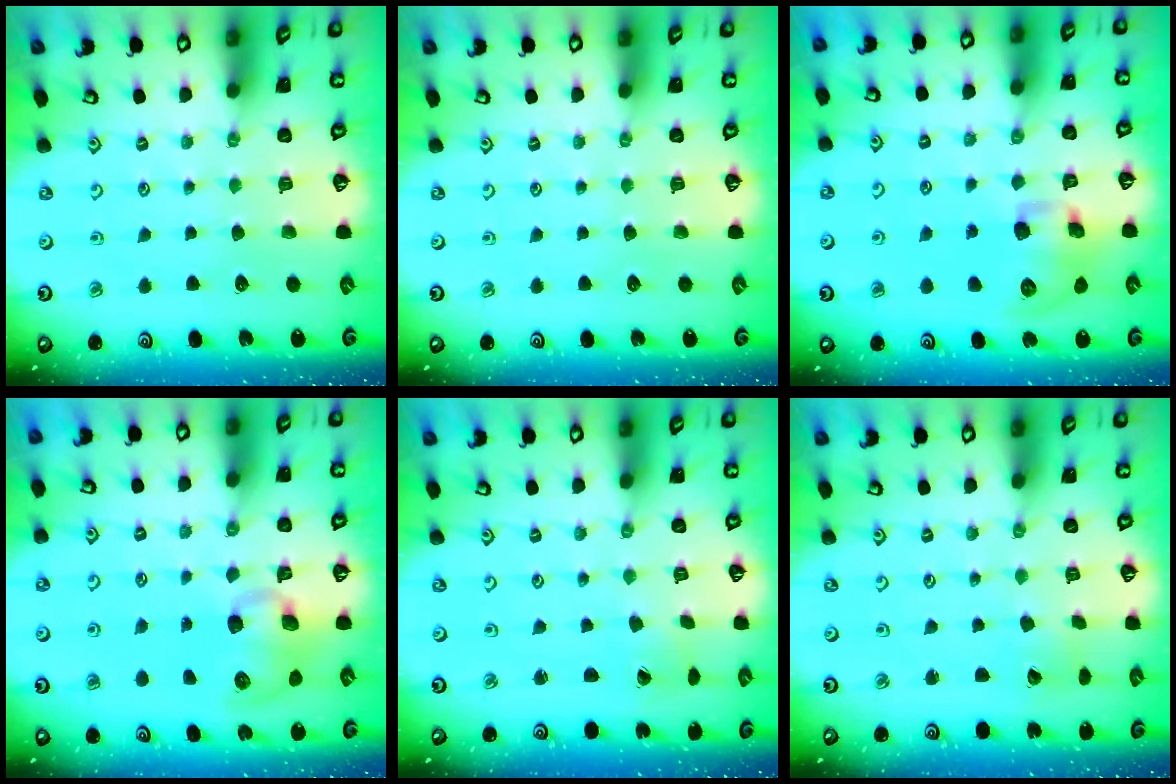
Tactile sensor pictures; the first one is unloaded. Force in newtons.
{"total": 0.0}
{"total": 10.9, "press": 10.7, "slide": 2.0}
{"total": 9.9, "press": 9.8, "slide": 1.1}
{"total": 0.6, "press": 0.5, "slide": 0.2}
{"total": 1.8, "press": 1.7, "slide": 0.1}